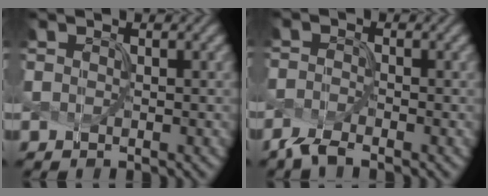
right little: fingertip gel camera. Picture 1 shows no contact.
{"total": 2.1, "force": [-1.9, 0.2, 0.8], "torque": [-0.026, -0.008, -0.041]}